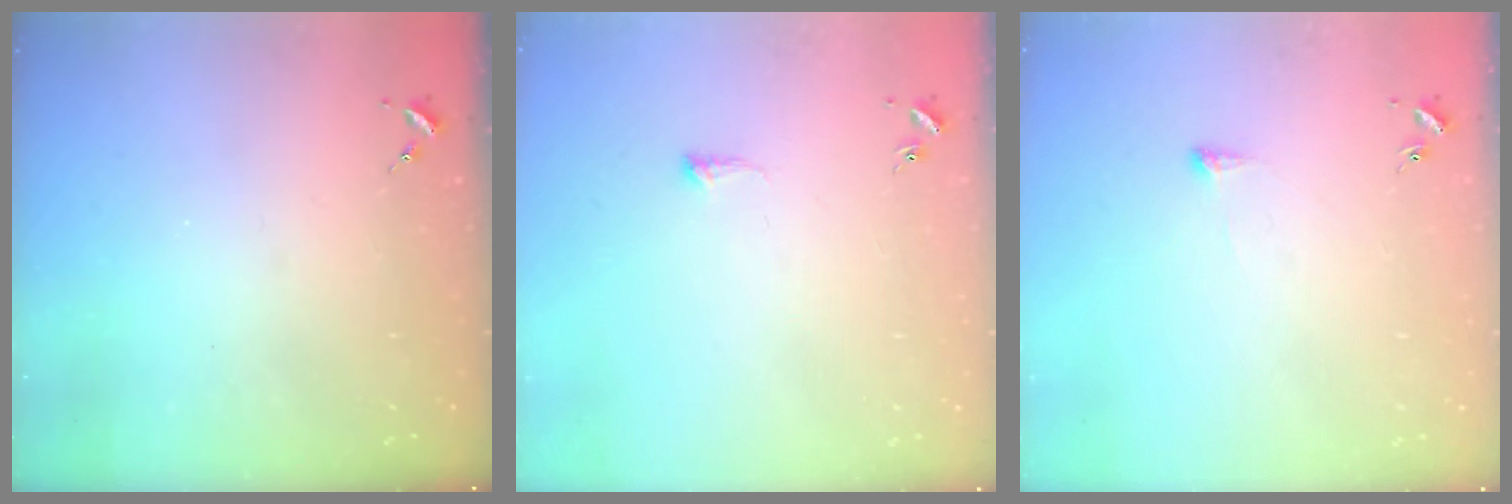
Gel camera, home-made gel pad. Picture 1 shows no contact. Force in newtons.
{"total": 3.5, "press": 3.4, "slide": 0.6}
{"total": 3.6, "press": 3.5, "slide": 0.5}